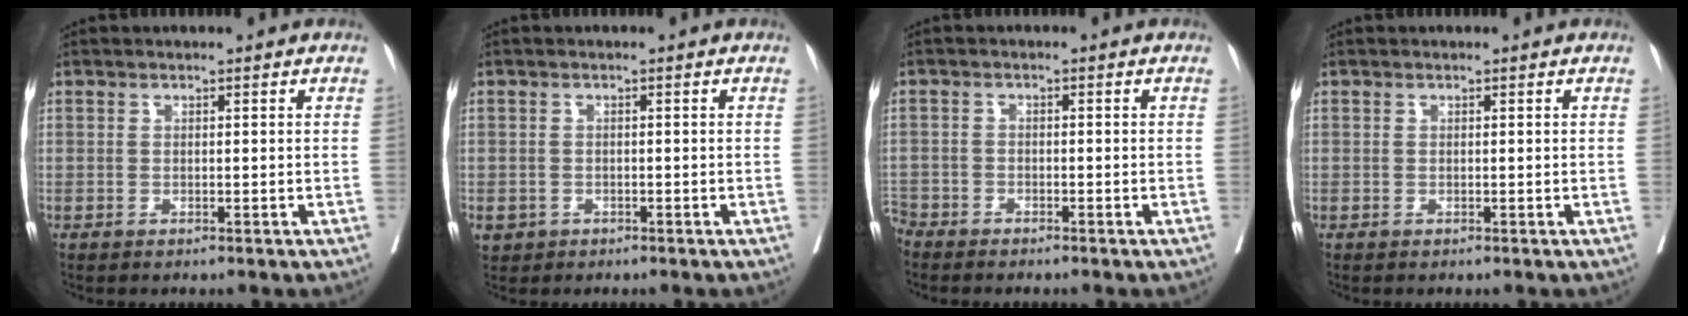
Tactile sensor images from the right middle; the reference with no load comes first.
{"total": 1.9, "force": [-0.9, 1.7, 0.3], "torque": [-0.002, 0.004, -0.011]}
{"total": 3.2, "force": [-3.1, 1.0, -0.1], "torque": [0.006, -0.004, -0.061]}
{"total": 0.0}